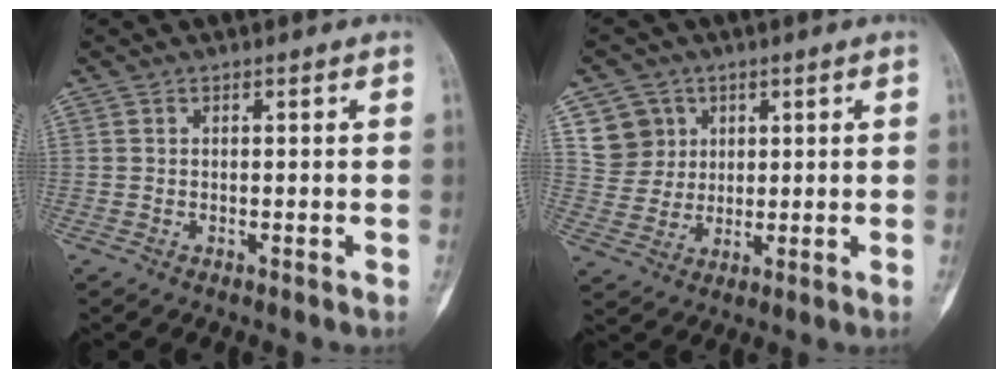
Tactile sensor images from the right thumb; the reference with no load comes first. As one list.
[{"total": 7.0, "force": [2.8, 6.3, 0.9], "torque": [0.013, -0.014, 0.055]}]